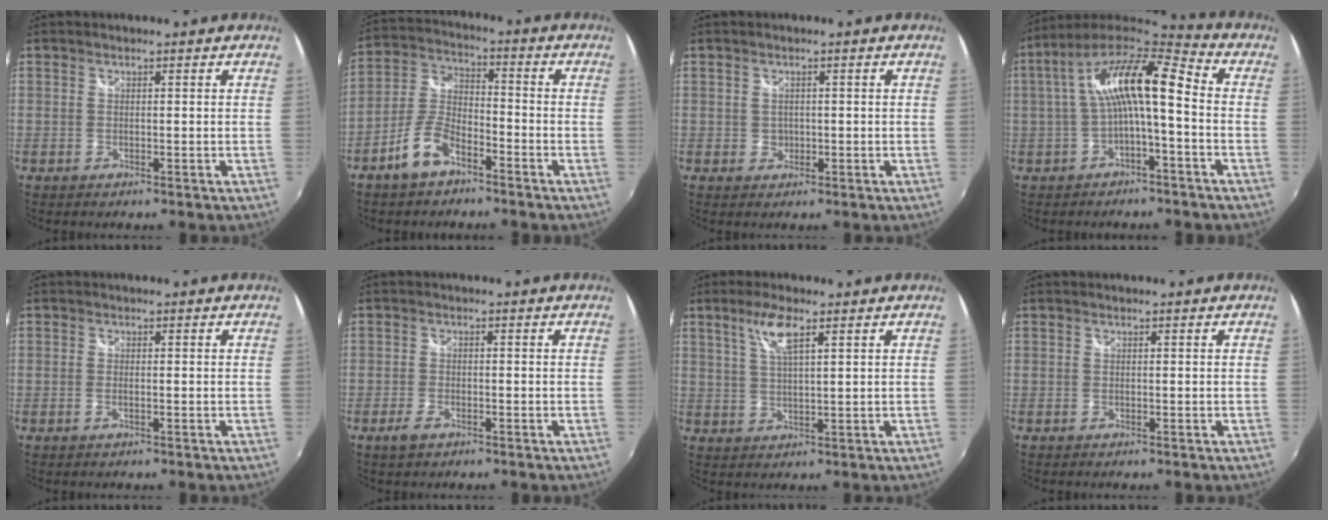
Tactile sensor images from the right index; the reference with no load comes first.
{"total": 8.7, "force": [-5.7, 3.7, 5.5], "torque": [-0.126, 0.012, -0.107]}
{"total": 1.7, "force": [0.0, 1.6, 0.4], "torque": [-0.003, 0.000, 0.000]}
{"total": 14.0, "force": [-0.6, 3.5, 13.6], "torque": [-0.260, 0.025, -0.014]}
{"total": 1.2, "force": [-0.3, 0.3, 1.1], "torque": [-0.023, -0.001, -0.007]}
{"total": 2.7, "force": [-1.8, 1.2, 1.7], "torque": [-0.040, -0.003, -0.034]}
{"total": 5.6, "force": [3.0, 1.0, 4.6], "torque": [-0.091, 0.004, 0.059]}
{"total": 0.0}